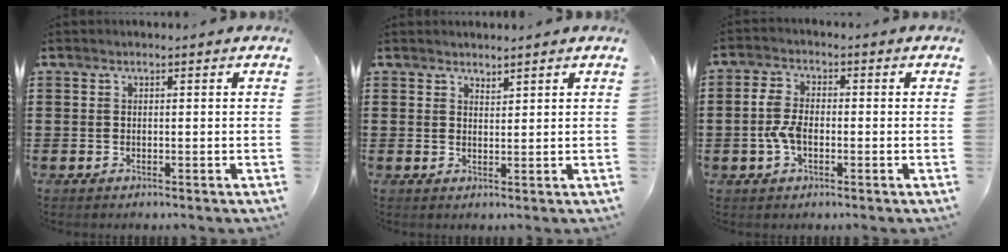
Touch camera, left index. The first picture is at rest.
{"total": 1.6, "force": [1.6, 0.1, 0.0], "torque": [-0.002, 0.001, 0.031]}
{"total": 5.1, "force": [-1.0, 2.8, 4.1], "torque": [-0.102, -0.004, -0.024]}